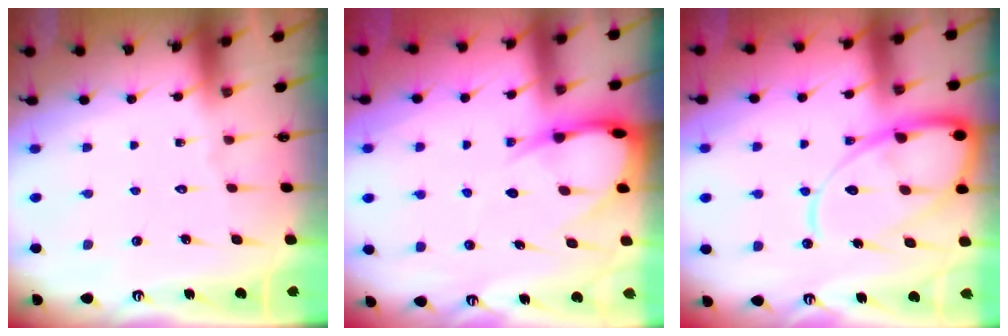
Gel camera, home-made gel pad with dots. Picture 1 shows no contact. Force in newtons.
{"total": 9.1, "press": 9.1, "slide": 1.0}
{"total": 15.8, "press": 15.7, "slide": 1.6}